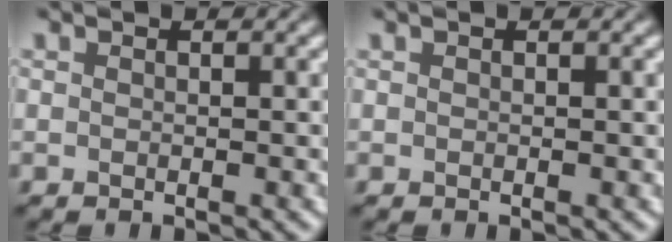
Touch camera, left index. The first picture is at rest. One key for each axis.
{"total": 0.0}